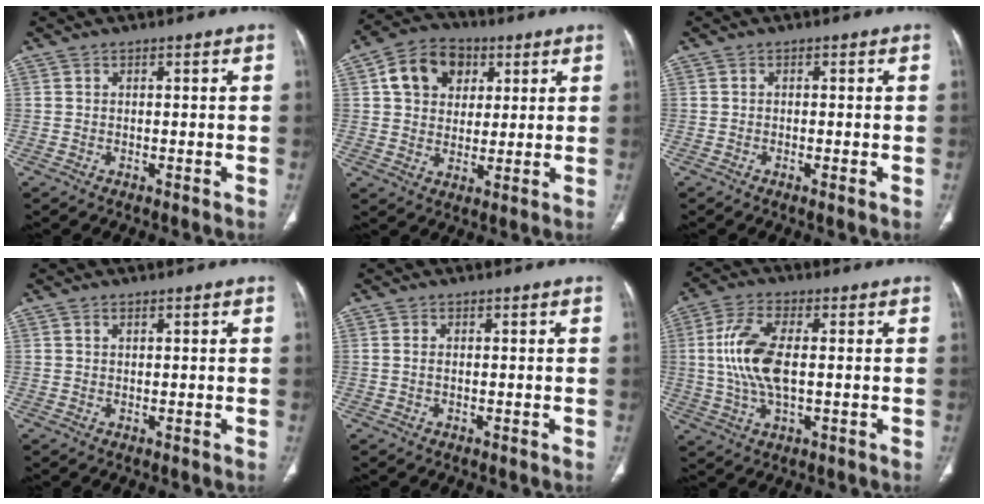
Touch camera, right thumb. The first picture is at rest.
{"total": 11.5, "force": [3.8, 9.0, 6.1], "torque": [-0.076, -0.002, 0.058]}
{"total": 1.2, "force": [-0.4, 0.2, 1.1], "torque": [-0.025, -0.003, -0.010]}
{"total": 0.7, "force": [0.4, 0.4, 0.4], "torque": [-0.008, -0.001, 0.008]}
{"total": 0.5, "force": [0.0, 0.2, 0.5], "torque": [-0.017, 0.002, 0.003]}
{"total": 11.0, "force": [0.6, 4.6, 10.0], "torque": [-0.225, 0.004, 0.014]}